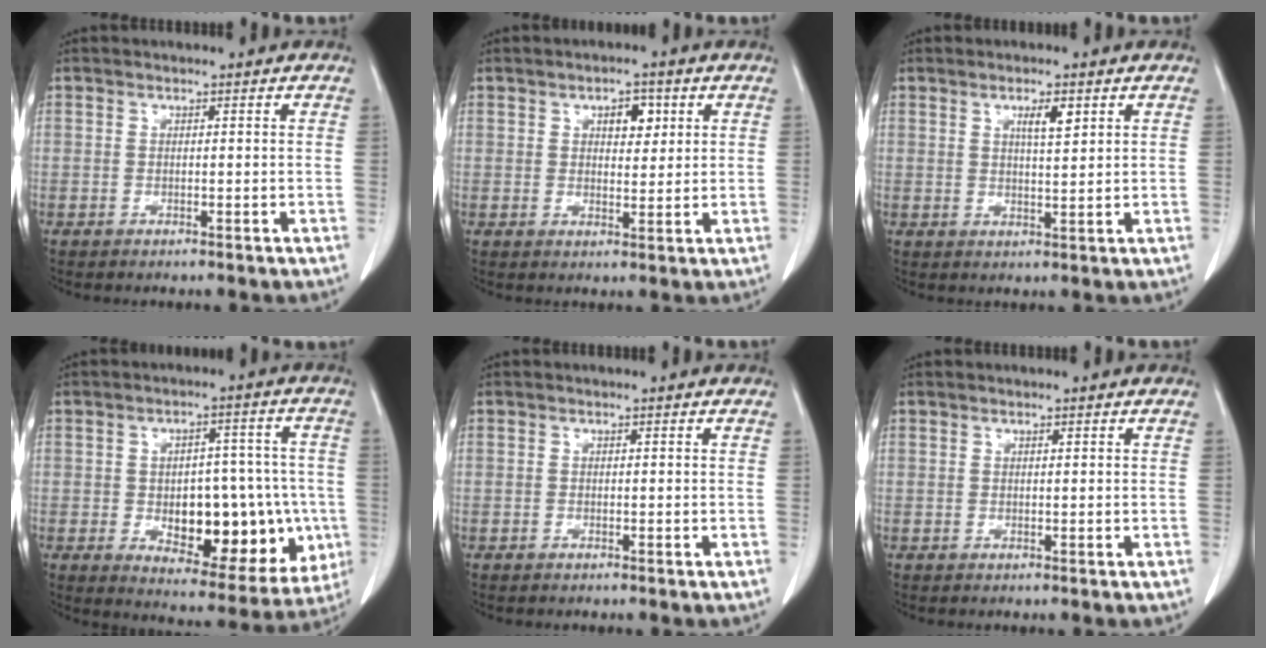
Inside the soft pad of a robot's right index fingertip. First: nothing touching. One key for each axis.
{"total": 3.9, "fx": 1.6, "fy": 2.0, "fz": 2.9, "tx": -0.041, "ty": 0.004, "tz": 0.024}
{"total": 3.3, "fx": 1.6, "fy": 0.6, "fz": 2.8, "tx": -0.047, "ty": -0.002, "tz": 0.026}
{"total": 17.7, "fx": -3.4, "fy": 8.8, "fz": 14.9, "tx": -0.190, "ty": 0.019, "tz": -0.022}
{"total": 0.0}
{"total": 0.0}